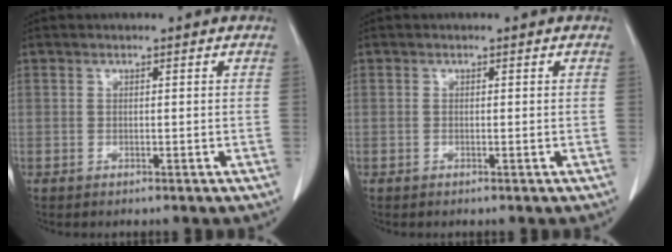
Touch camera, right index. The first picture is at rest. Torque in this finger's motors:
{"motor_torque": [0.06, -0.06, 0.04, 0.01]}